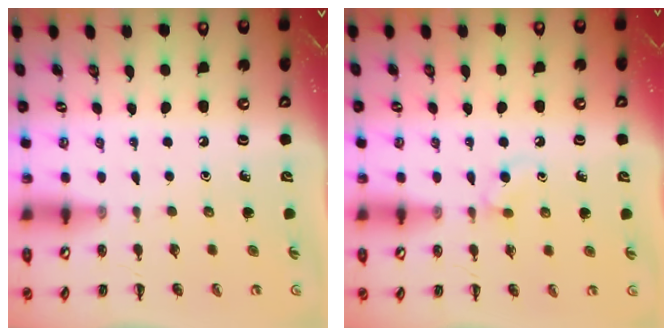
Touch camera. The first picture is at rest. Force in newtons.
{"total": 2.9, "press": 2.6, "slide": 1.3}